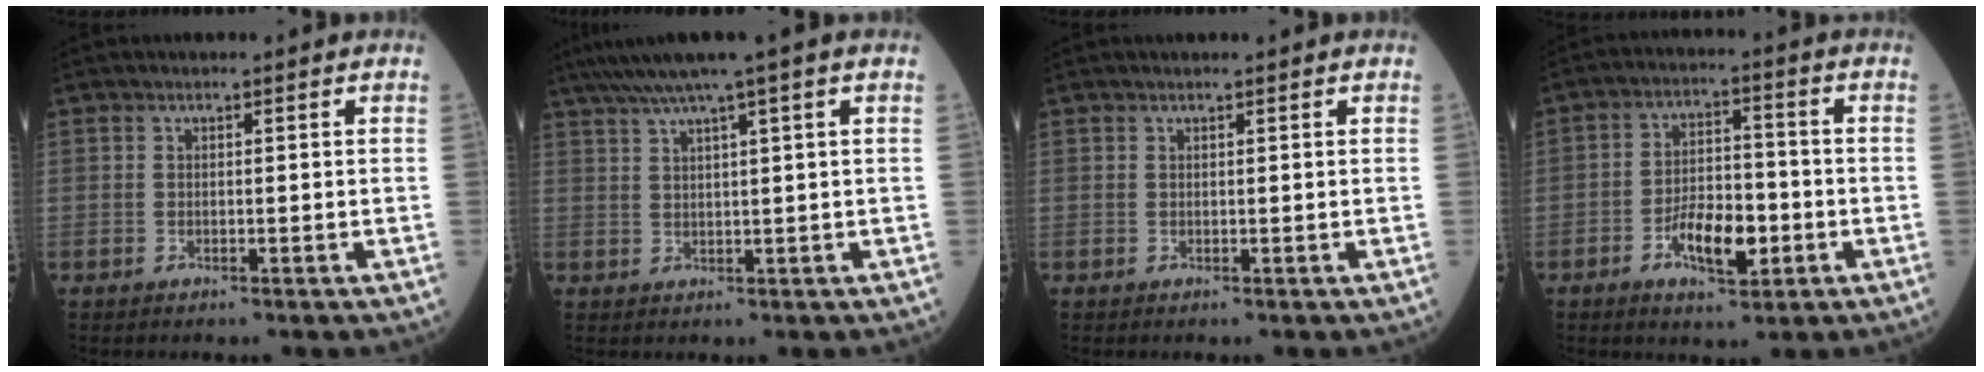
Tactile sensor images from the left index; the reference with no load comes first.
{"total": 7.0, "force": [4.7, -1.2, 5.0], "torque": [-0.087, 0.031, 0.079]}
{"total": 0.7, "force": [0.7, 0.0, 0.2], "torque": [-0.003, 0.009, 0.012]}
{"total": 8.1, "force": [-3.2, 3.3, 6.6], "torque": [-0.123, 0.002, -0.054]}